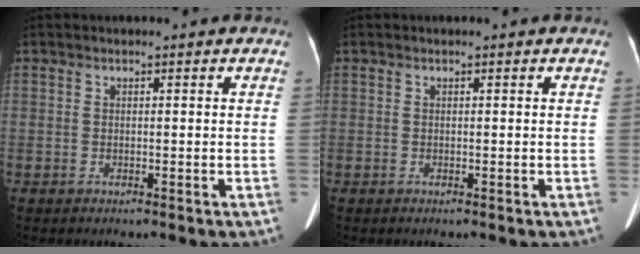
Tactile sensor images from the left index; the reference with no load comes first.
{"total": 0.0}